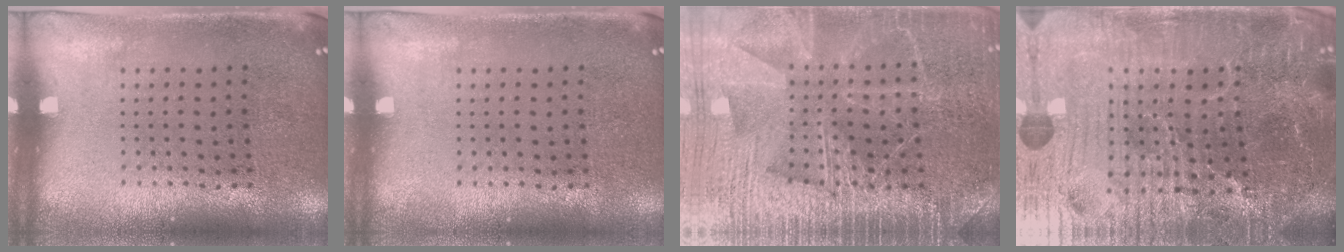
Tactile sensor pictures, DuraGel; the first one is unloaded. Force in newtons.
{"total": 0.0}
{"total": 6.6, "press": 6.5, "slide": 0.9}
{"total": 7.2, "press": 6.4, "slide": 3.2}